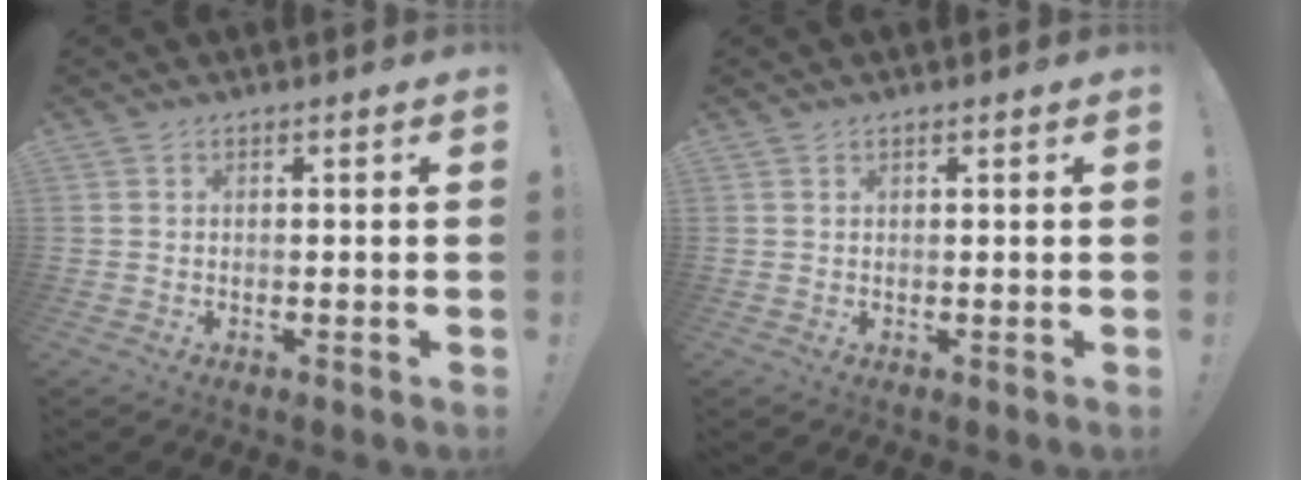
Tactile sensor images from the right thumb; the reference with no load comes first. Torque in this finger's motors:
{"motor_torque": [-0.08, -0.17, -0.05, 0.16, 0.01]}